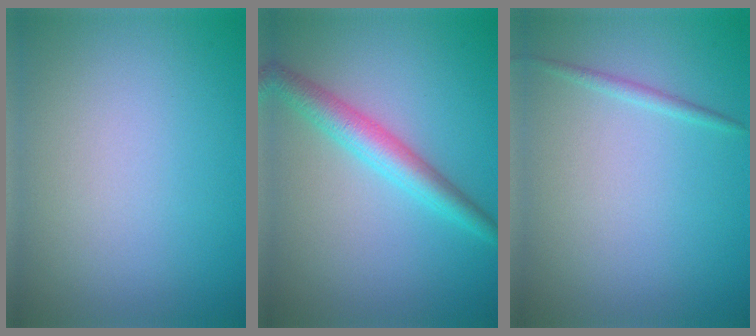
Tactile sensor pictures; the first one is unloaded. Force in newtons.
{"total": 3.7, "press": 3.7, "slide": 0.1}
{"total": 0.9, "press": 0.9, "slide": 0.0}